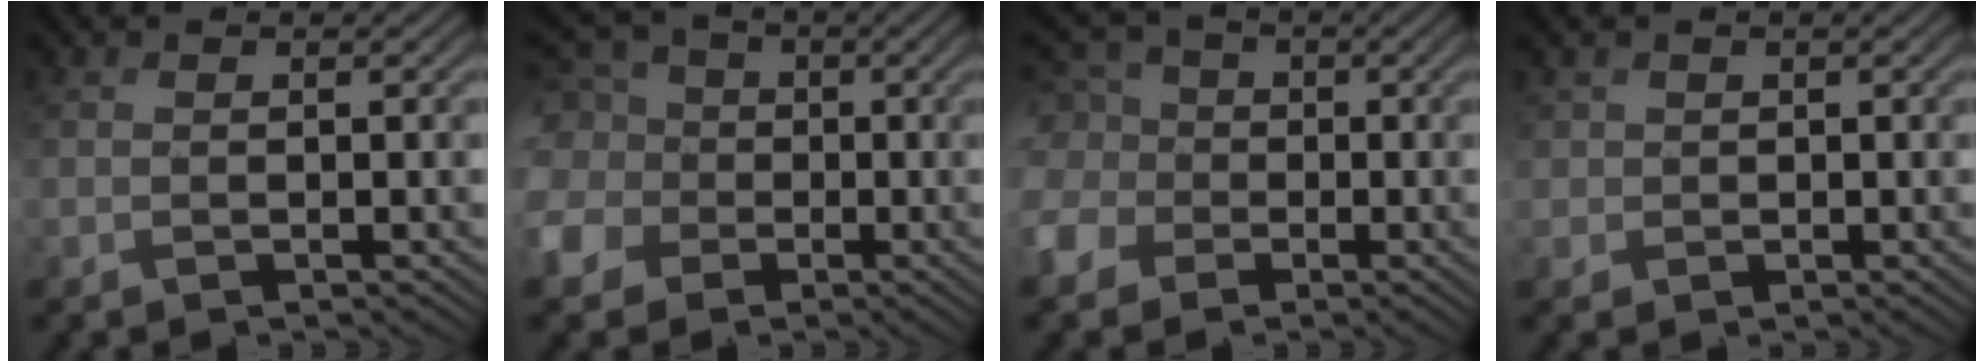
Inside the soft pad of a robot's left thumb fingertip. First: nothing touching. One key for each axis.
{"total": 9.9, "fx": -0.9, "fy": 8.8, "fz": 4.5, "tx": -0.162, "ty": -0.007, "tz": -0.030}
{"total": 7.6, "fx": -1.3, "fy": 6.7, "fz": 3.3, "tx": -0.117, "ty": 0.005, "tz": -0.043}
{"total": 2.1, "fx": 0.6, "fy": 2.0, "fz": 0.2, "tx": -0.011, "ty": -0.004, "tz": 0.008}